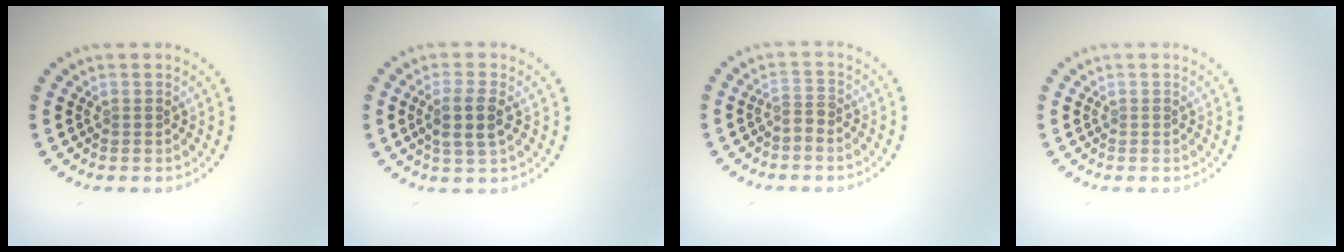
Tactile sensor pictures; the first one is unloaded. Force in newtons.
{"total": 2.9, "press": 2.6, "slide": 1.3}
{"total": 1.3, "press": 0.8, "slide": 1.0}
{"total": 0.0}